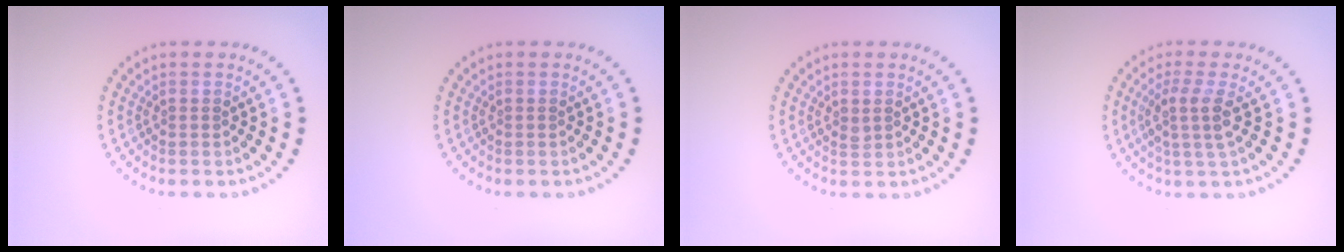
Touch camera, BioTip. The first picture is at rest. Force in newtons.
{"total": 0.0}
{"total": 0.5, "press": 0.5, "slide": 0.3}
{"total": 2.7, "press": 2.1, "slide": 1.7}